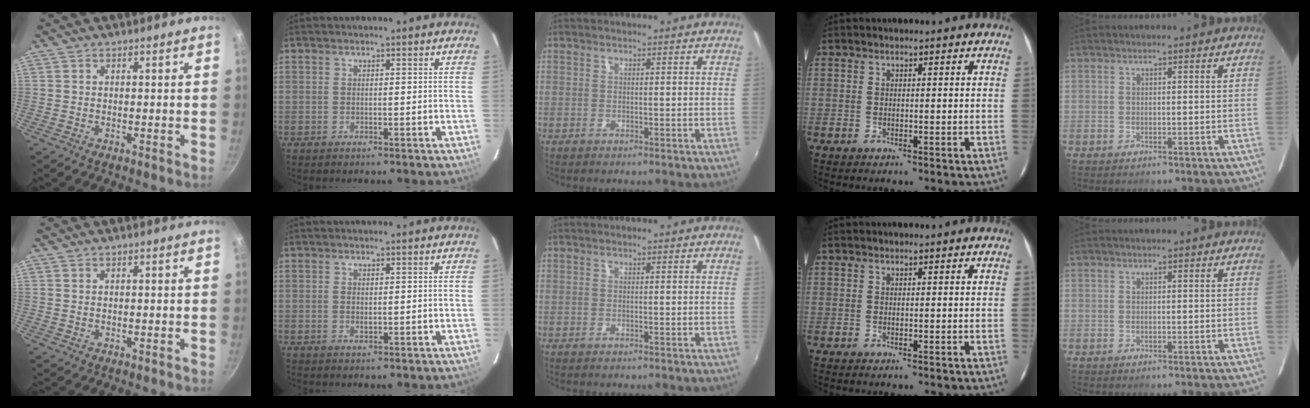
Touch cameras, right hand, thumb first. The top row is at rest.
{"index": {"total": 0.9, "force": [0.1, 0.6, 0.6], "torque": [-0.012, 0.000, 0.002]}}